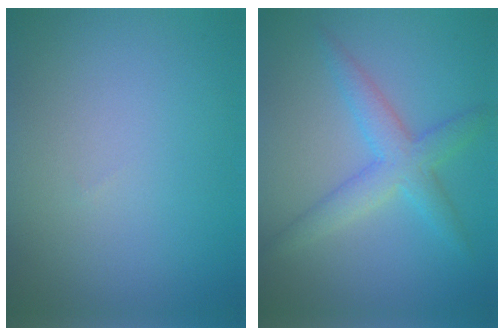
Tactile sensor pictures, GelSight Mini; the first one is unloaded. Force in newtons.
{"total": 3.7, "press": 3.7, "slide": 0.0}